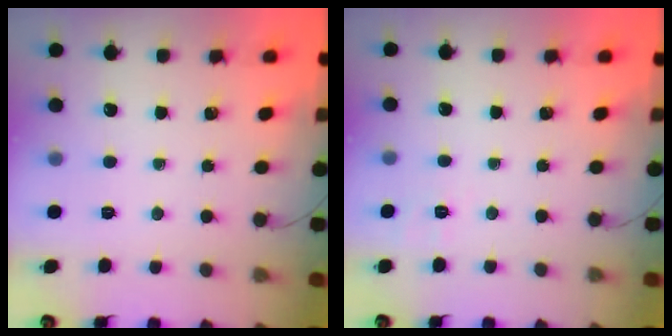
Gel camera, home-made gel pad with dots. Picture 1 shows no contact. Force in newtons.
{"total": 2.0, "press": 0.8, "slide": 1.9}